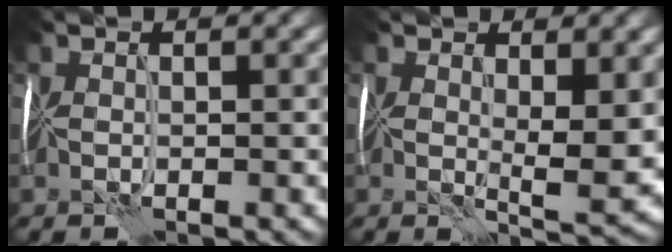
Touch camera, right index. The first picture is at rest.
{"total": 4.0, "force": [0.9, 1.3, 3.7], "torque": [-0.059, -0.007, 0.017]}